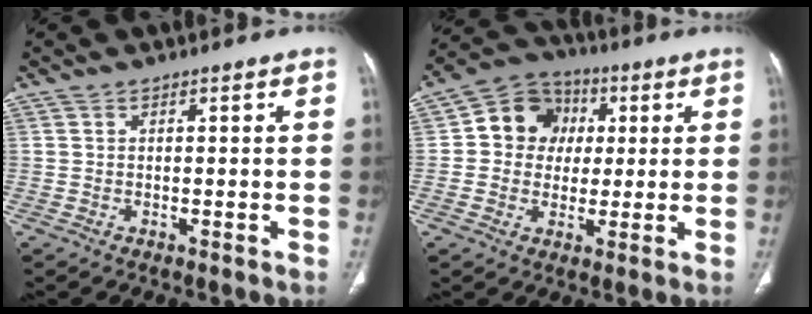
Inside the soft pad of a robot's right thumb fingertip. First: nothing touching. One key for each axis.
{"total": 10.7, "fx": 1.4, "fy": 9.6, "fz": 4.6, "tx": -0.036, "ty": 0.014, "tz": 0.012}